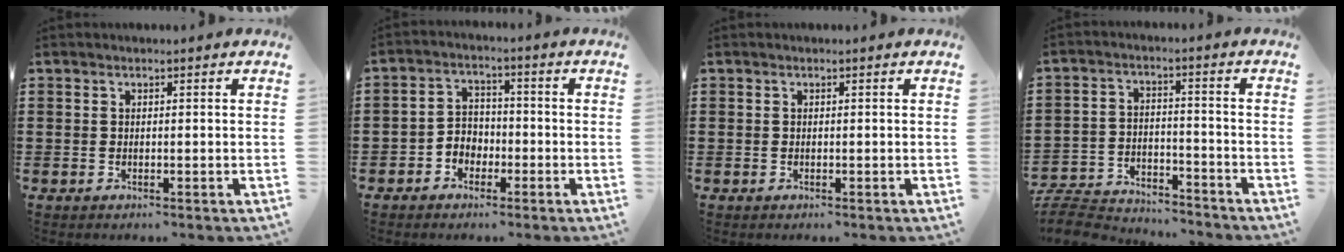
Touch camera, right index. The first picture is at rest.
{"total": 3.4, "force": [-2.1, 2.5, 0.7], "torque": [-0.023, 0.009, -0.047]}
{"total": 0.0}
{"total": 7.0, "force": [-6.8, 1.1, 1.3], "torque": [-0.039, 0.008, -0.138]}